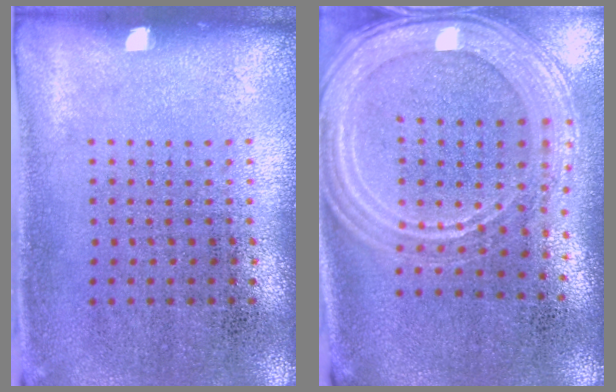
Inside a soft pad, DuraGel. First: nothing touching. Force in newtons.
{"total": 2.3, "press": 2.1, "slide": 1.1}